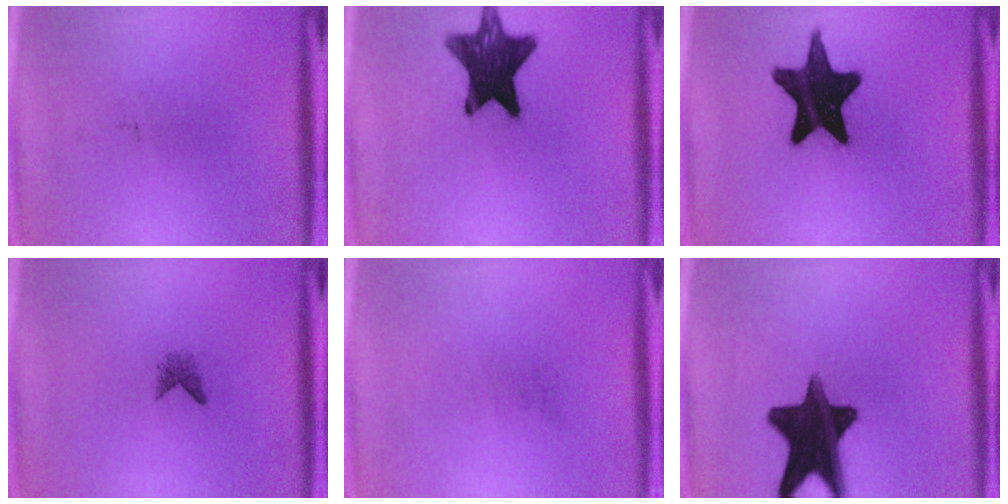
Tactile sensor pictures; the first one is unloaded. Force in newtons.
{"total": 13.0}
{"total": 16.6}
{"total": 1.3}
{"total": 0.0}
{"total": 15.7}